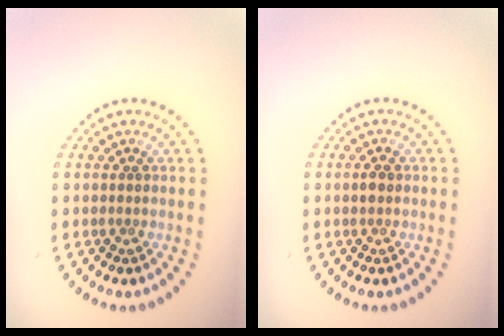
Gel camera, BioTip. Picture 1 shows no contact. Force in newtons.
{"total": 1.0, "press": 1.0, "slide": 0.2}